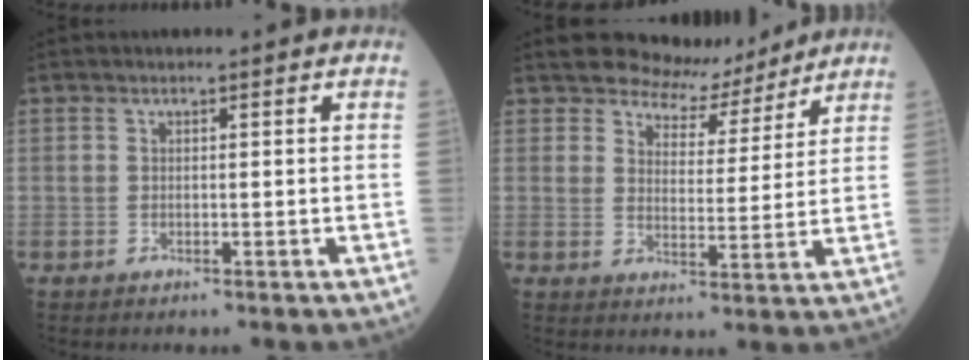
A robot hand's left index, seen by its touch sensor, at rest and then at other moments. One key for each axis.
{"total": 7.0, "fx": 6.6, "fy": 2.4, "fz": 0.3, "tx": -0.012, "ty": -0.004, "tz": 0.098}